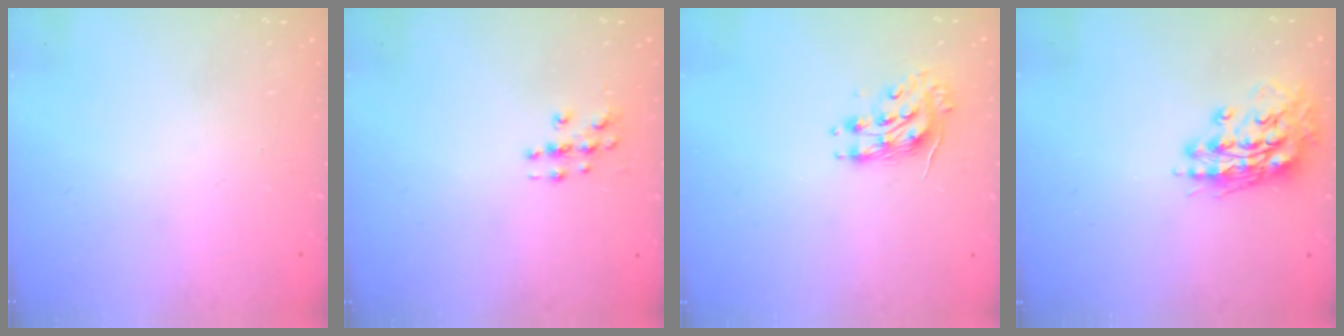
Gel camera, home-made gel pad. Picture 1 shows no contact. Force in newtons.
{"total": 3.3, "press": 3.3, "slide": 0.2}
{"total": 8.6, "press": 8.6, "slide": 0.3}
{"total": 13.2, "press": 13.1, "slide": 1.9}